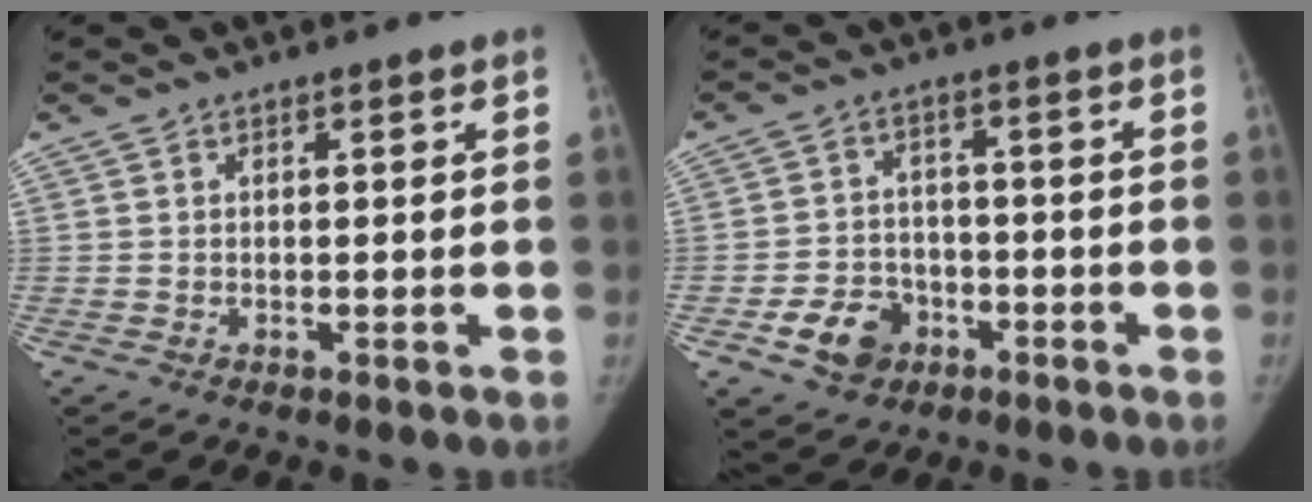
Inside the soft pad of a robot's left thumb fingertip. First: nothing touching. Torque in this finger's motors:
{"motor_torque": [0.01, 0.05, 0.08, -0.04, 0.03]}